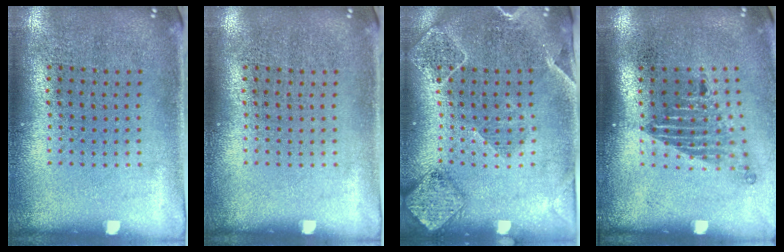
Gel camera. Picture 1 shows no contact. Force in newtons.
{"total": 0.0}
{"total": 1.8, "press": 1.7, "slide": 0.5}
{"total": 1.7, "press": 1.2, "slide": 1.2}